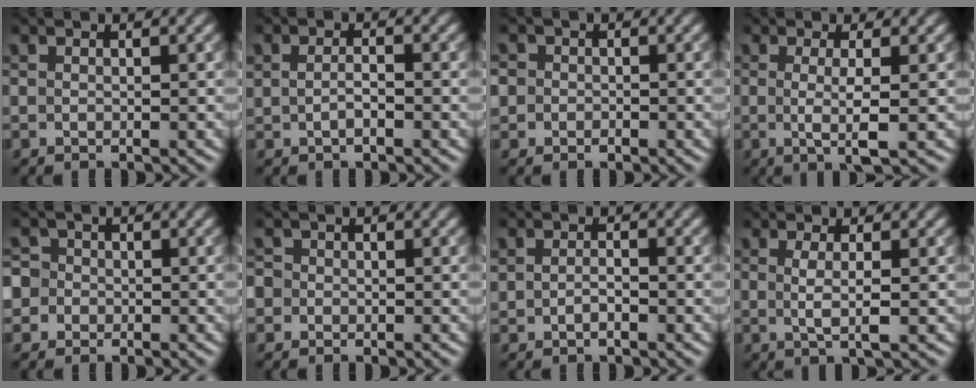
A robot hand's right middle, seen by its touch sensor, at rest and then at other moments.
{"total": 1.6, "force": [-0.4, 0.8, 1.3], "torque": [-0.031, 0.001, -0.007]}
{"total": 2.3, "force": [0.1, 2.1, 0.8], "torque": [0.007, 0.008, -0.024]}
{"total": 3.1, "force": [-0.1, 0.6, 3.1], "torque": [-0.054, -0.008, -0.003]}
{"total": 3.4, "force": [-0.9, 3.2, 0.7], "torque": [0.010, 0.017, -0.046]}
{"total": 1.7, "force": [-0.3, 1.6, 0.3], "torque": [0.008, 0.008, -0.017]}
{"total": 1.3, "force": [-0.4, 0.8, 1.0], "torque": [-0.022, 0.002, -0.010]}
{"total": 2.3, "force": [0.1, 0.5, 2.3], "torque": [-0.041, -0.002, 0.001]}